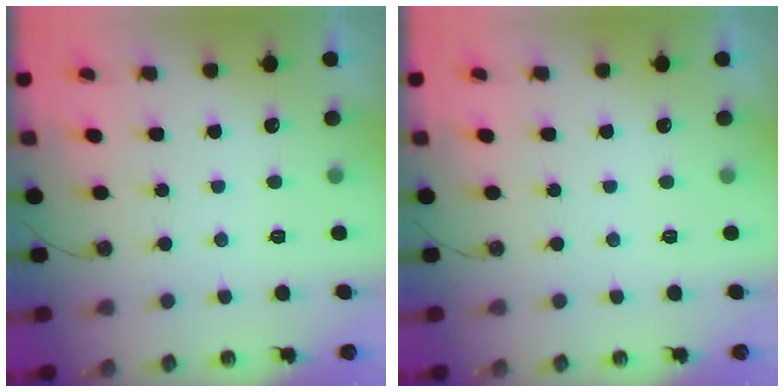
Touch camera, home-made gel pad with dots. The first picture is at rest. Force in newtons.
{"total": 0.0}